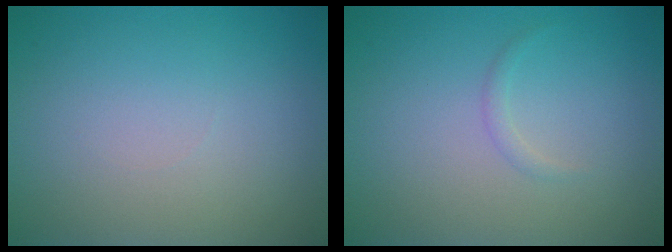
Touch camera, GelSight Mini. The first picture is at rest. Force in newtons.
{"total": 0.7, "press": 0.7, "slide": 0.0}